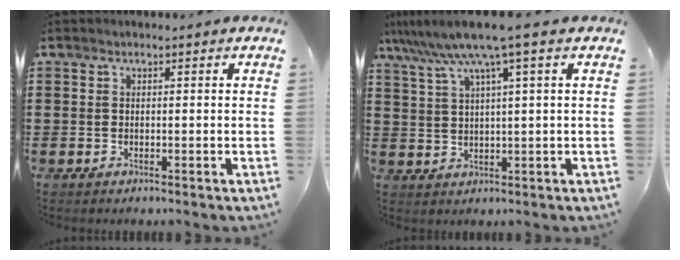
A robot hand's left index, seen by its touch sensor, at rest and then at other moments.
{"total": 7.5, "force": [4.3, 0.0, 6.2], "torque": [-0.141, -0.016, 0.068]}